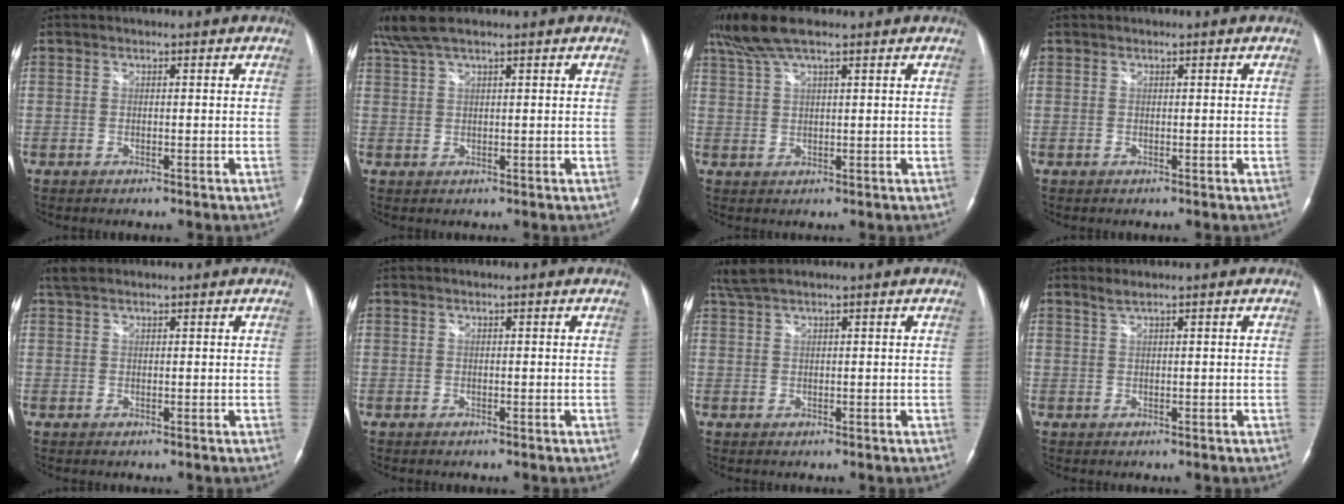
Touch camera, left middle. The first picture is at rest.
{"total": 5.3, "force": [4.2, 0.9, 3.3], "torque": [-0.077, 0.028, 0.083]}
{"total": 7.3, "force": [5.5, 1.2, 4.7], "torque": [-0.106, 0.031, 0.105]}
{"total": 0.0}
{"total": 2.2, "force": [1.8, 0.9, 1.0], "torque": [-0.026, 0.018, 0.035]}
{"total": 0.0}
{"total": 2.8, "force": [2.3, 0.0, 1.5], "torque": [-0.042, 0.022, 0.052]}
{"total": 1.1, "force": [0.9, -0.1, 0.7], "torque": [-0.019, 0.008, 0.020]}